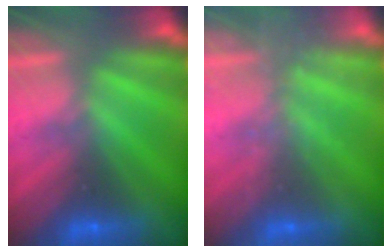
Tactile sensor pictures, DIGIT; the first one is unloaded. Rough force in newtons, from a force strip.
{"total": 1.8}